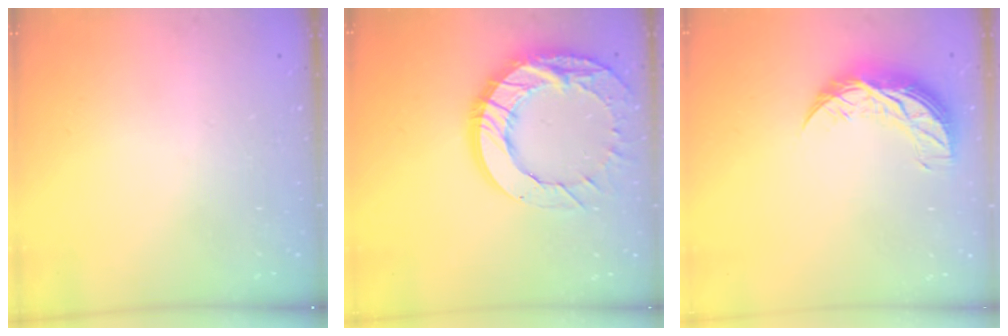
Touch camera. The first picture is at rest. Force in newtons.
{"total": 20.9, "press": 20.8, "slide": 1.9}
{"total": 9.9, "press": 9.9, "slide": 0.5}